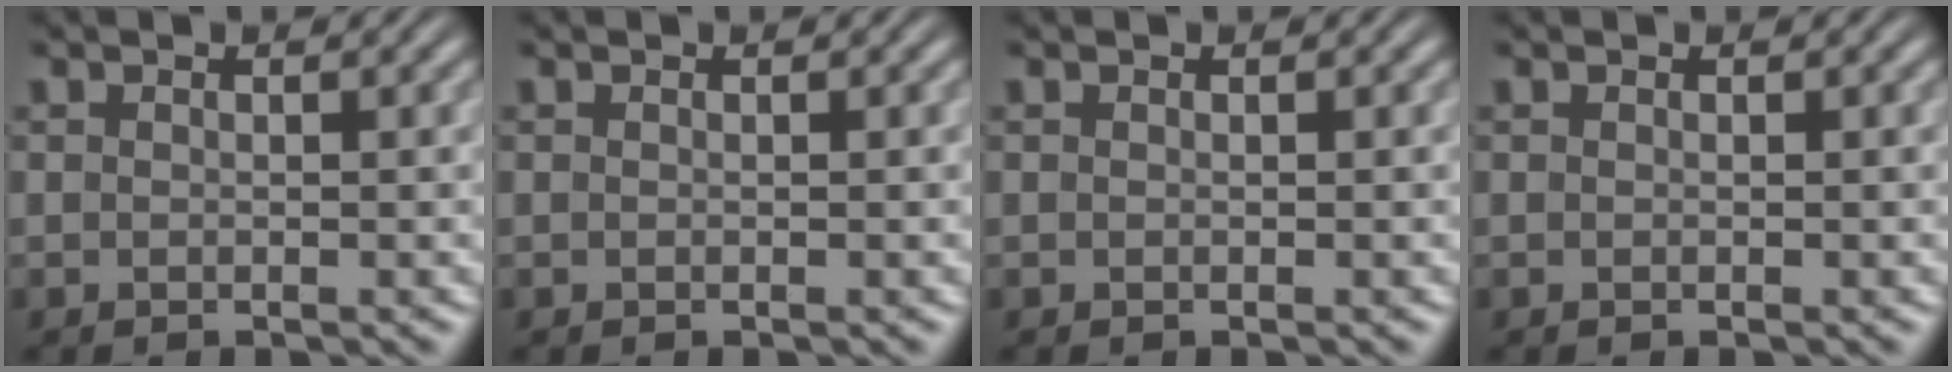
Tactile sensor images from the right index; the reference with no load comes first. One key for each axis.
{"total": 0.0}
{"total": 0.0}
{"total": 0.0}